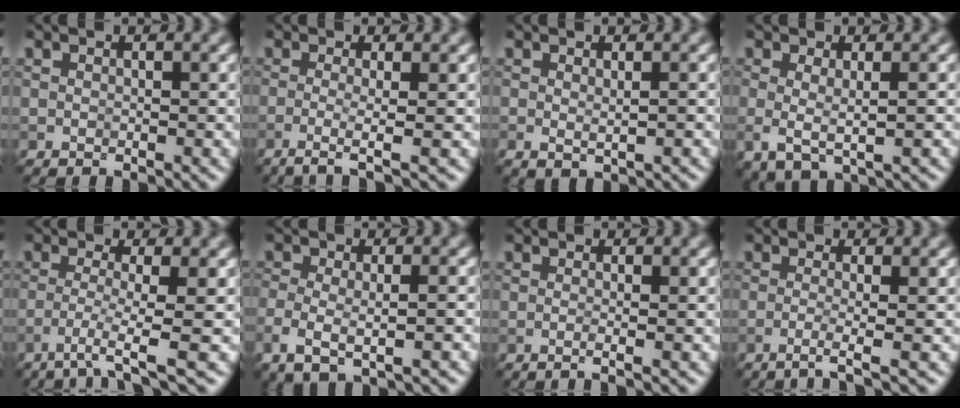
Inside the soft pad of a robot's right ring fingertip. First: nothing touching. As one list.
[{"total": 3.3, "force": [-1.0, 0.8, 3.0], "torque": [-0.044, -0.004, -0.032]}, {"total": 1.0, "force": [0.2, 0.4, 1.0], "torque": [-0.019, -0.005, 0.006]}, {"total": 2.6, "force": [0.1, 1.1, 2.3], "torque": [-0.047, -0.008, 0.002]}, {"total": 3.5, "force": [-1.5, 0.2, 3.2], "torque": [-0.056, -0.003, -0.043]}, {"total": 4.2, "force": [-1.8, 1.7, 3.3], "torque": [-0.061, -0.006, -0.023]}, {"total": 2.2, "force": [-0.1, 1.1, 1.9], "torque": [-0.006, -0.004, -0.027]}, {"total": 2.4, "force": [-1.0, 0.4, 2.2], "torque": [-0.031, 0.001, -0.037]}]